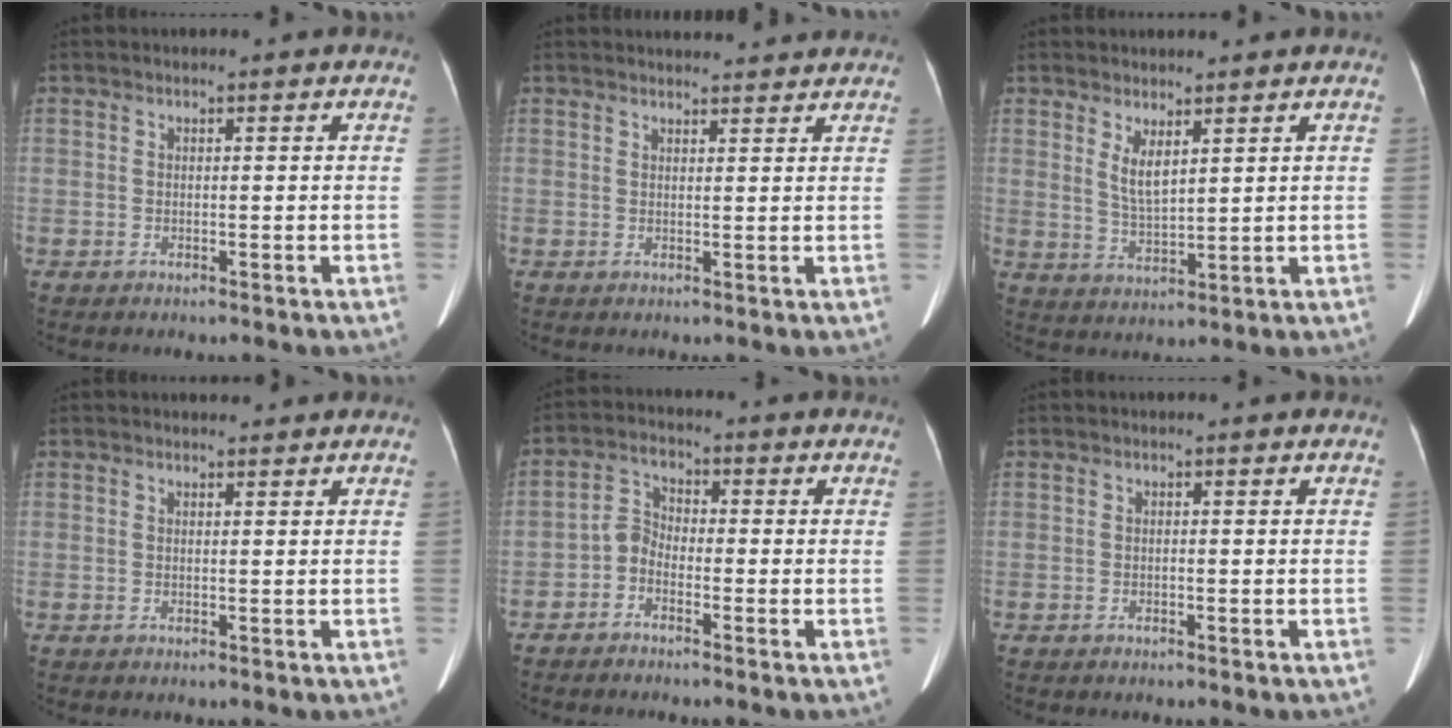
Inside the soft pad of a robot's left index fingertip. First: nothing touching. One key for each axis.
{"total": 6.8, "fx": 6.5, "fy": 0.9, "fz": 1.4, "tx": -0.013, "ty": 0.020, "tz": 0.069}
{"total": 3.8, "fx": 2.1, "fy": 1.0, "fz": 3.0, "tx": -0.062, "ty": -0.010, "tz": 0.049}
{"total": 1.6, "fx": 1.4, "fy": 0.5, "fz": 0.3, "tx": -0.006, "ty": 0.008, "tz": 0.022}
{"total": 3.0, "fx": -1.8, "fy": 1.9, "fz": 1.4, "tx": -0.026, "ty": 0.004, "tz": -0.042}
{"total": 0.0}